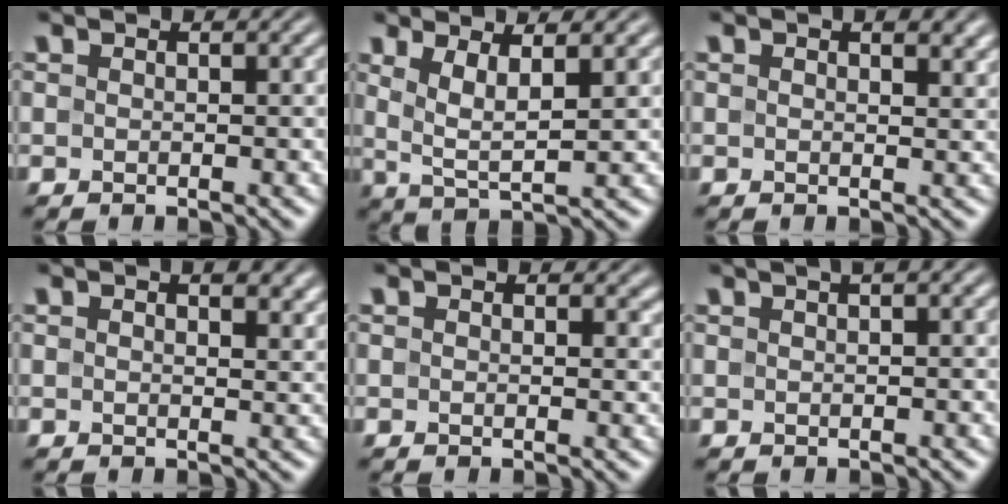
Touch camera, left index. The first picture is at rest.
{"total": 3.2, "force": [1.4, 0.6, 2.9], "torque": [-0.061, -0.006, 0.030]}
{"total": 2.1, "force": [1.1, 1.0, 1.6], "torque": [-0.019, 0.001, 0.015]}
{"total": 2.6, "force": [1.3, 1.3, 1.8], "torque": [-0.023, 0.000, 0.019]}
{"total": 0.8, "force": [0.4, 0.5, 0.4], "torque": [-0.002, -0.002, 0.001]}
{"total": 2.0, "force": [0.7, 0.4, 1.8], "torque": [-0.020, 0.008, 0.007]}